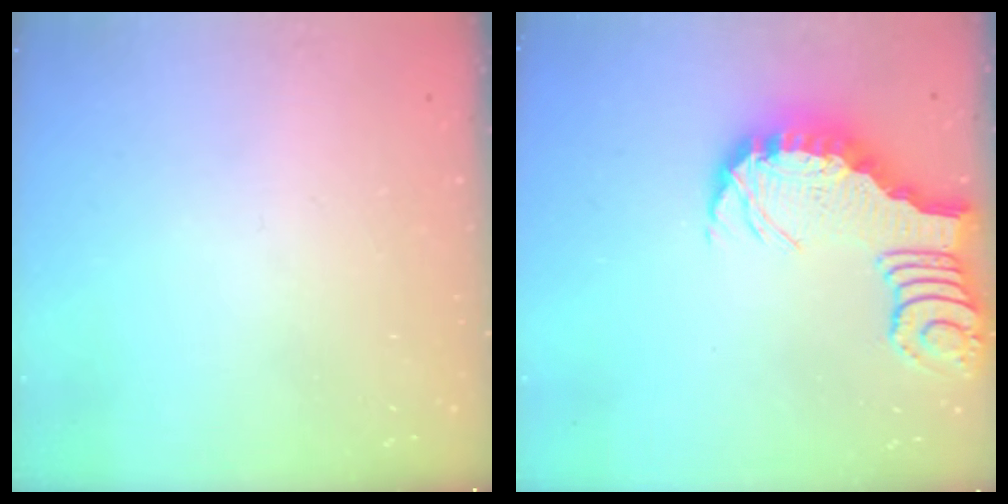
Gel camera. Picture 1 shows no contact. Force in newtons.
{"total": 3.3, "press": 3.3, "slide": 0.5}